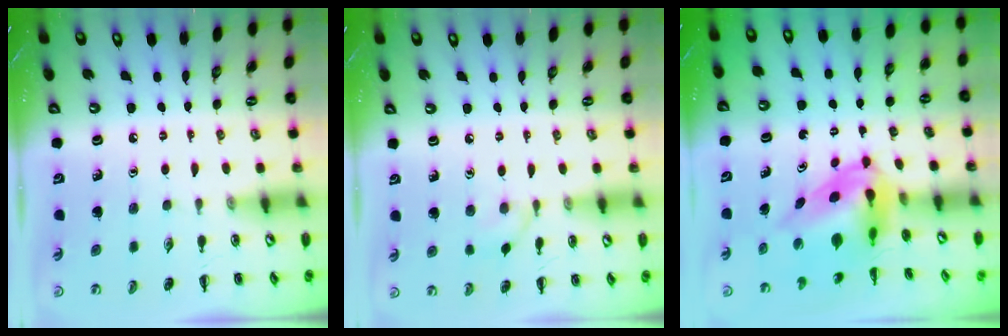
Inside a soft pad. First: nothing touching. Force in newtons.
{"total": 4.2, "press": 4.0, "slide": 1.3}
{"total": 5.8, "press": 5.6, "slide": 1.5}